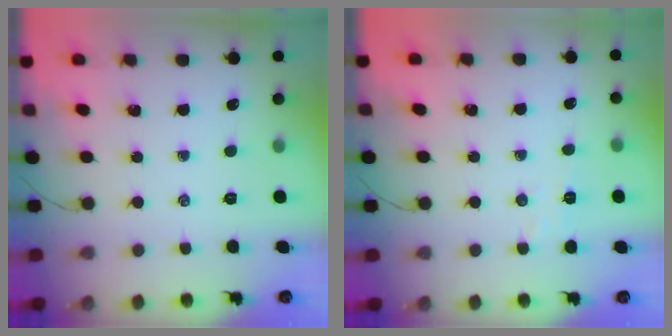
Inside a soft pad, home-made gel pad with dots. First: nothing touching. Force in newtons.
{"total": 2.9, "press": 2.9, "slide": 0.7}